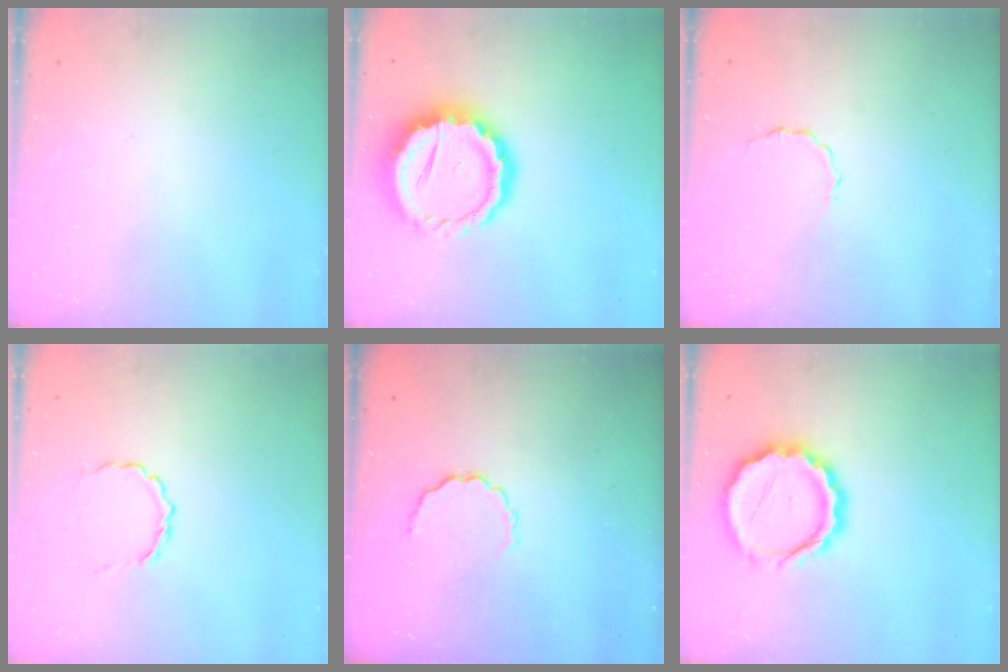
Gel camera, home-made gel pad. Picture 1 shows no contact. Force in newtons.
{"total": 13.9, "press": 13.6, "slide": 2.5}
{"total": 2.6, "press": 2.5, "slide": 0.8}
{"total": 4.2, "press": 4.0, "slide": 1.3}
{"total": 4.5, "press": 4.3, "slide": 1.5}
{"total": 15.4, "press": 15.1, "slide": 3.0}